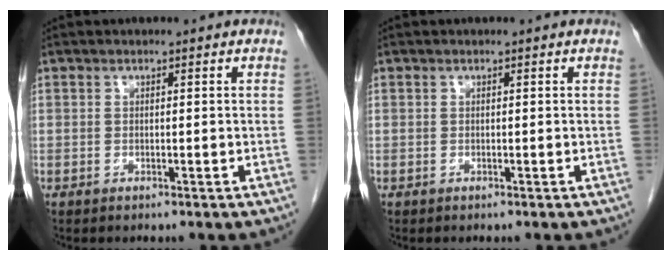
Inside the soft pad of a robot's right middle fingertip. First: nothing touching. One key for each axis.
{"total": 0.0}